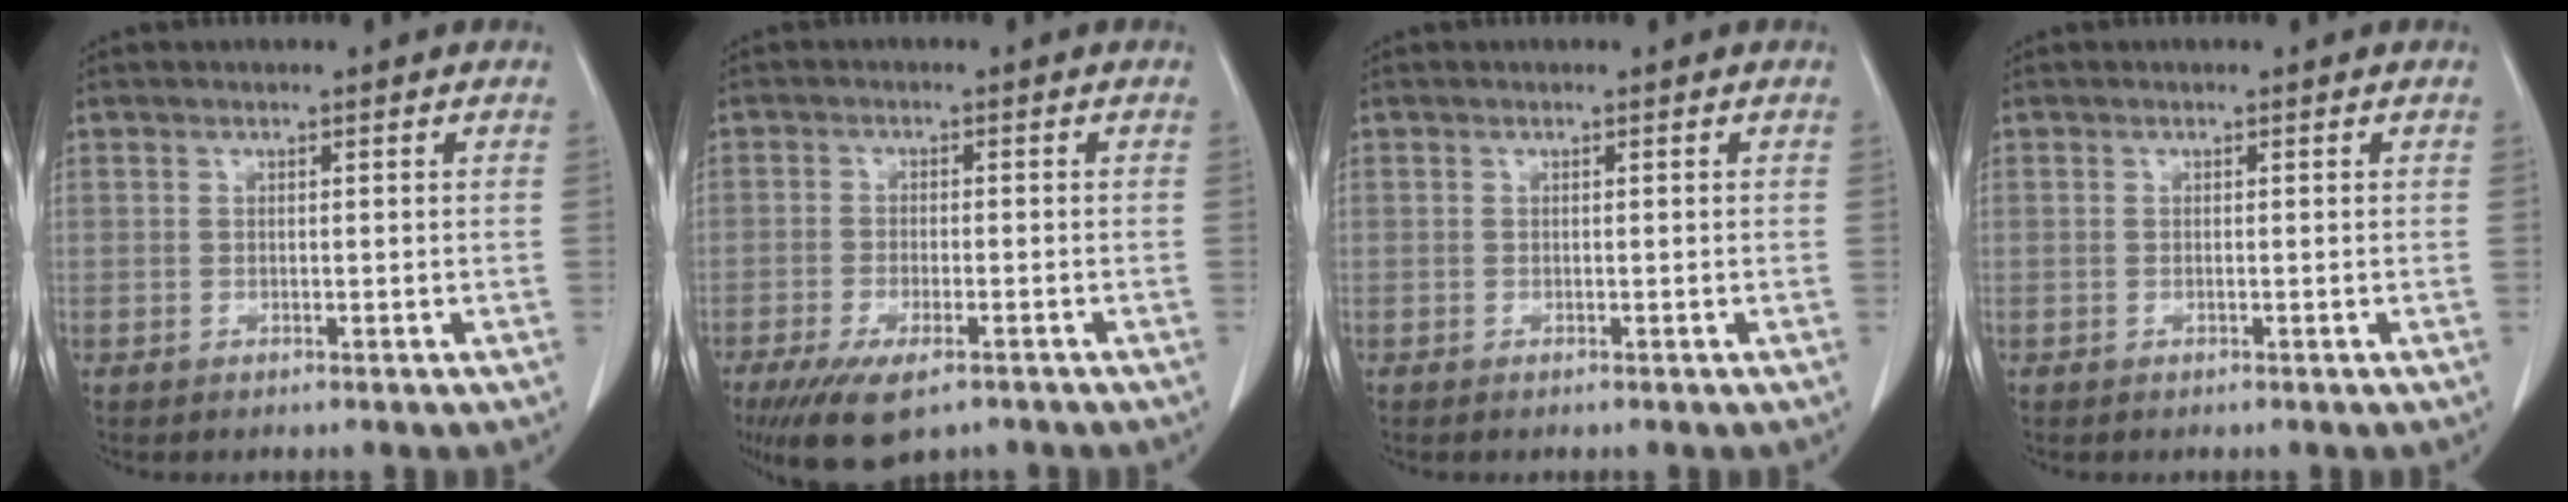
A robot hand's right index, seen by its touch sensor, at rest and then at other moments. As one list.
[{"total": 8.7, "force": [-5.8, 2.8, 5.9], "torque": [-0.095, -0.016, -0.089]}, {"total": 0.0}, {"total": 0.0}]